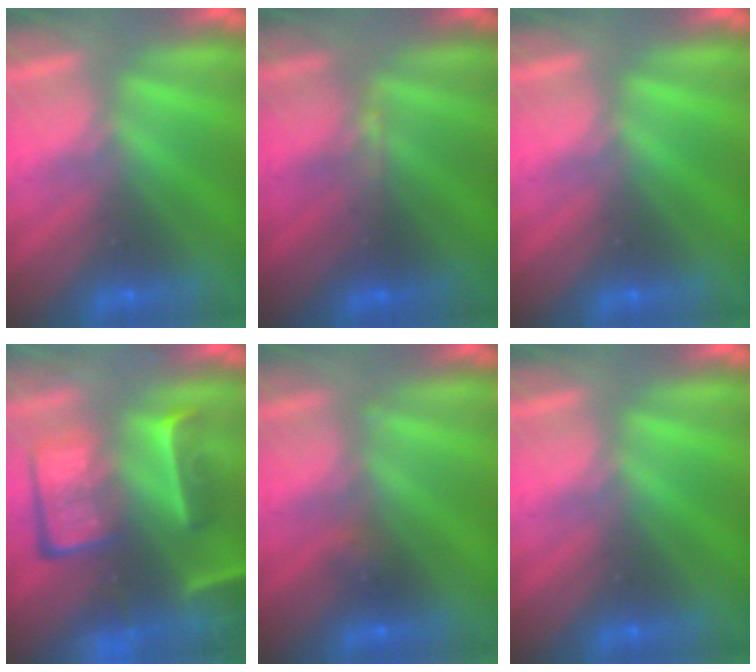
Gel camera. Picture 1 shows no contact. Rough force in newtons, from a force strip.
{"total": 3.0}
{"total": 0.0}
{"total": 8.7}
{"total": 2.3}
{"total": 0.0}